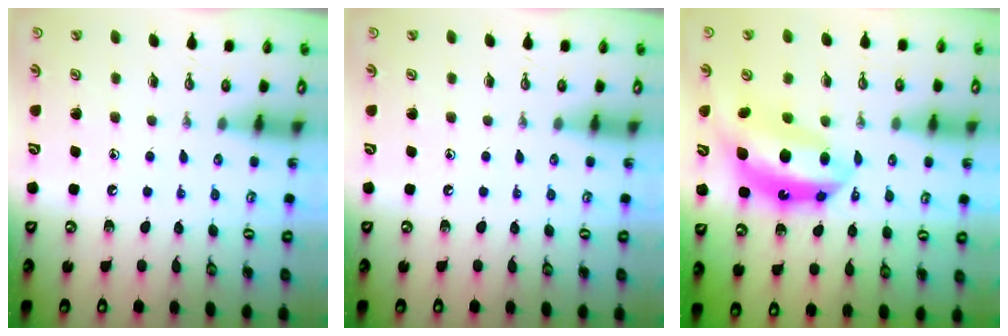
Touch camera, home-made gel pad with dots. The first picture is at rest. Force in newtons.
{"total": 0.0}
{"total": 12.3, "press": 12.2, "slide": 1.0}